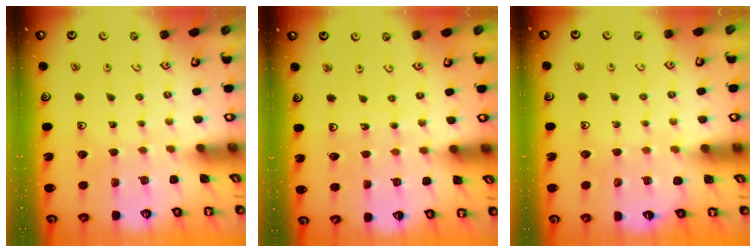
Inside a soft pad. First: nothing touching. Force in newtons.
{"total": 5.4, "press": 4.7, "slide": 2.7}
{"total": 4.2, "press": 3.6, "slide": 2.3}